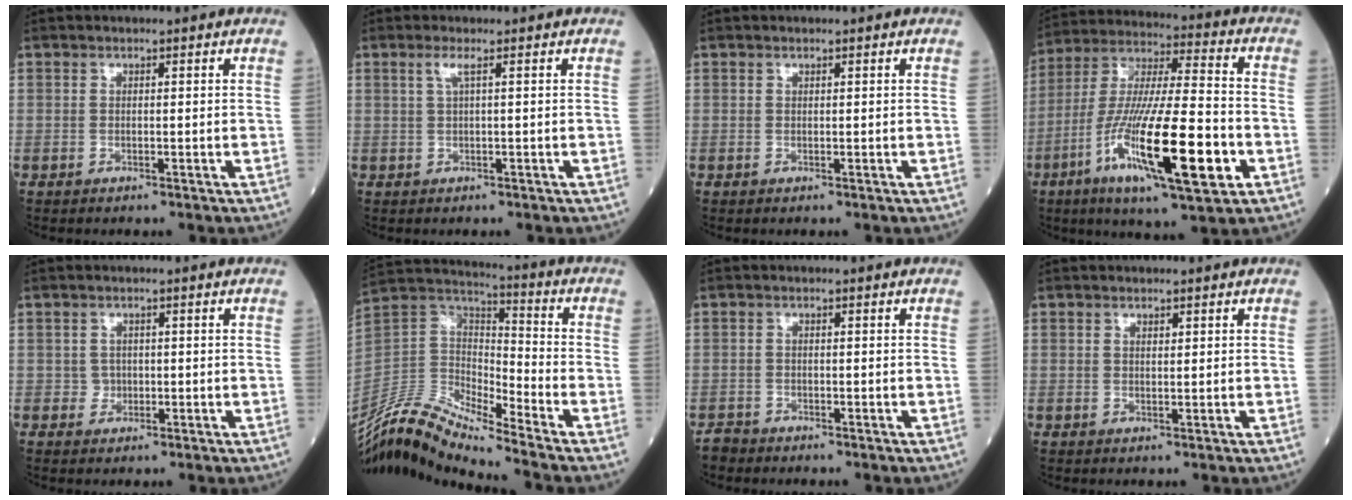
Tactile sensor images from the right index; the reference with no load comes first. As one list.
[{"total": 1.3, "force": [0.3, -0.3, 1.2], "torque": [-0.030, 0.005, 0.007]}, {"total": 0.0}, {"total": 21.6, "force": [-7.6, 2.8, 20.0], "torque": [-0.375, -0.028, -0.132]}, {"total": 1.5, "force": [-0.2, 1.5, 0.2], "torque": [0.000, 0.005, -0.004]}, {"total": 13.3, "force": [-12.3, 0.7, 5.0], "torque": [-0.107, 0.037, -0.240]}, {"total": 1.4, "force": [-1.3, 0.5, -0.2], "torque": [0.001, -0.001, -0.026]}, {"total": 0.7, "force": [0.4, 0.2, 0.5], "torque": [-0.010, -0.002, 0.007]}]